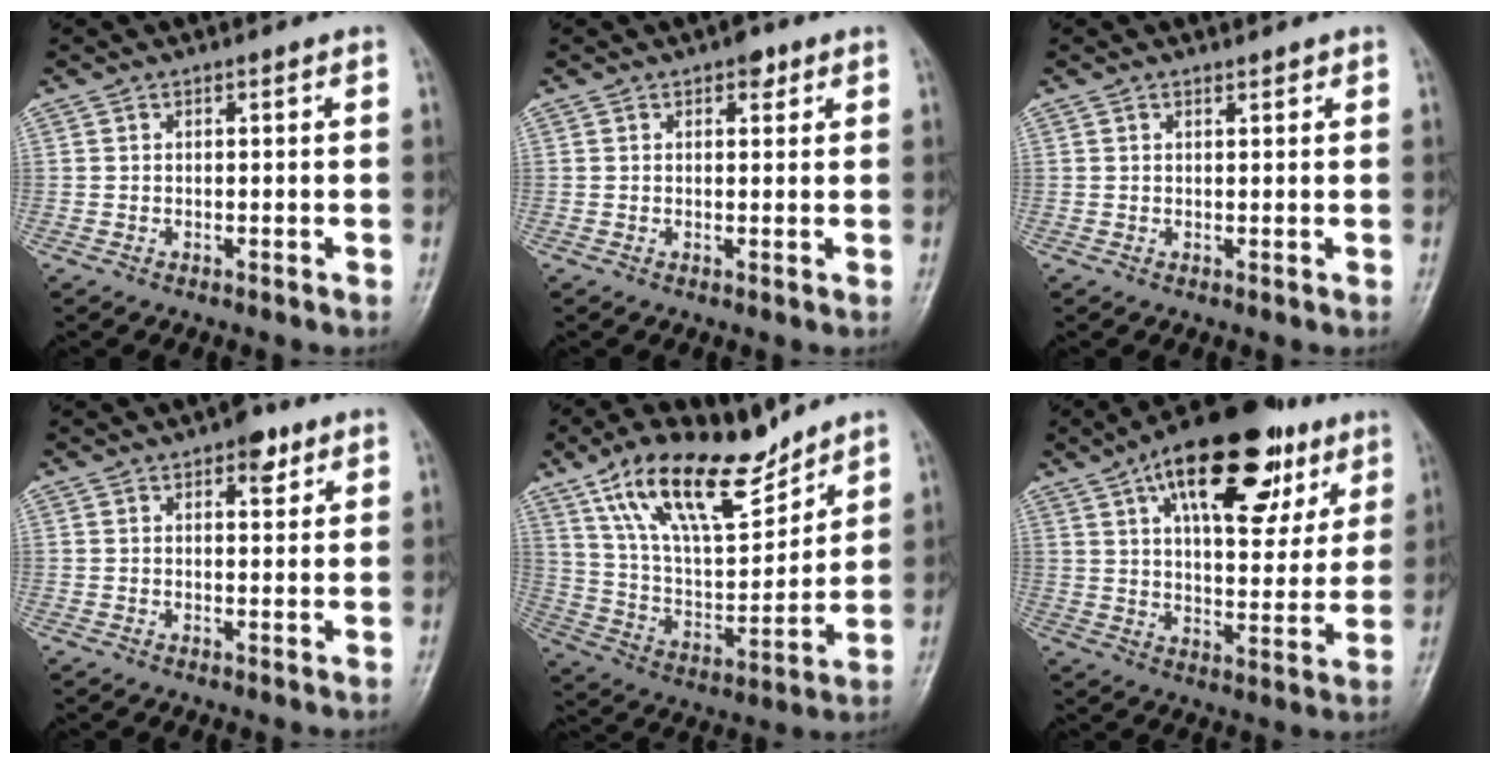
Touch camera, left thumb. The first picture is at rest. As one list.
[{"total": 2.4, "force": [1.4, 1.4, 1.4], "torque": [-0.006, -0.003, 0.015]}, {"total": 0.8, "force": [0.7, 0.4, 0.3], "torque": [-0.002, -0.004, 0.008]}, {"total": 4.3, "force": [2.4, 2.2, 2.8], "torque": [-0.019, -0.008, 0.029]}, {"total": 19.6, "force": [13.4, 7.8, 12.0], "torque": [-0.172, -0.061, 0.249]}, {"total": 24.2, "force": [12.2, 11.3, 17.5], "torque": [-0.227, -0.013, 0.185]}]